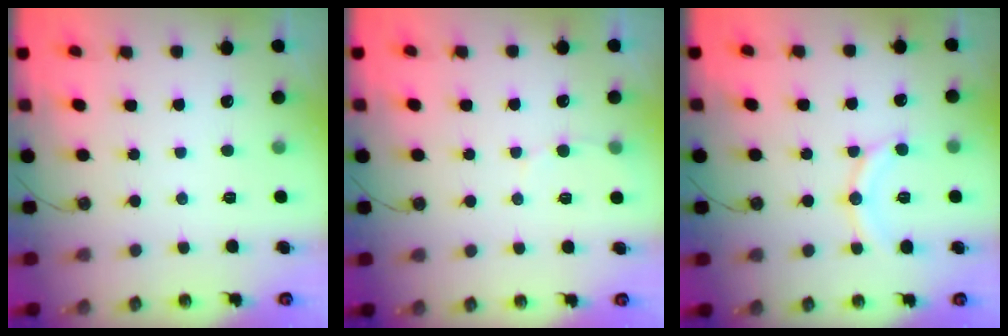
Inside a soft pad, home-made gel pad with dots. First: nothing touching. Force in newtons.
{"total": 3.9, "press": 3.8, "slide": 0.4}
{"total": 11.9, "press": 11.8, "slide": 1.1}